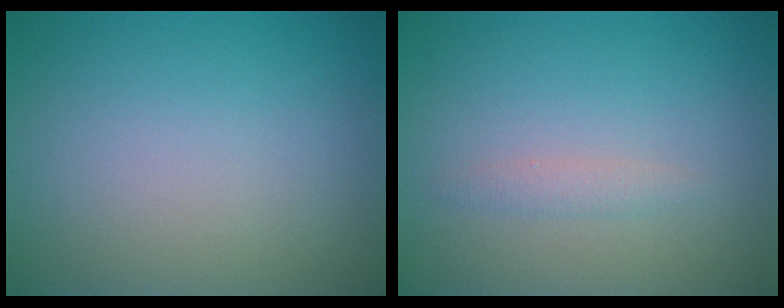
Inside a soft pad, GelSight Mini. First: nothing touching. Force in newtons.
{"total": 1.0, "press": 1.0, "slide": 0.0}